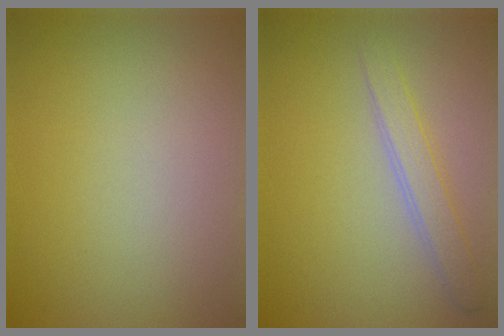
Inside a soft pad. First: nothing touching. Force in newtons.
{"total": 2.3, "press": 2.3, "slide": 0.1}